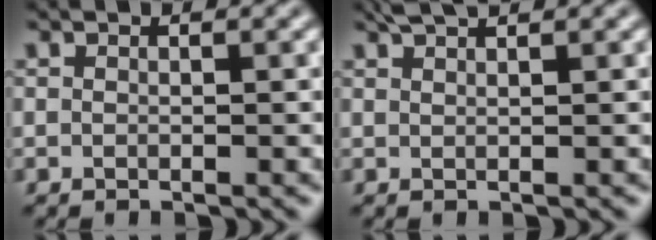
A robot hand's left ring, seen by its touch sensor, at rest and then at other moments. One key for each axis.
{"total": 1.9, "fx": 1.6, "fy": 0.3, "fz": 1.0, "tx": -0.010, "ty": 0.004, "tz": 0.023}